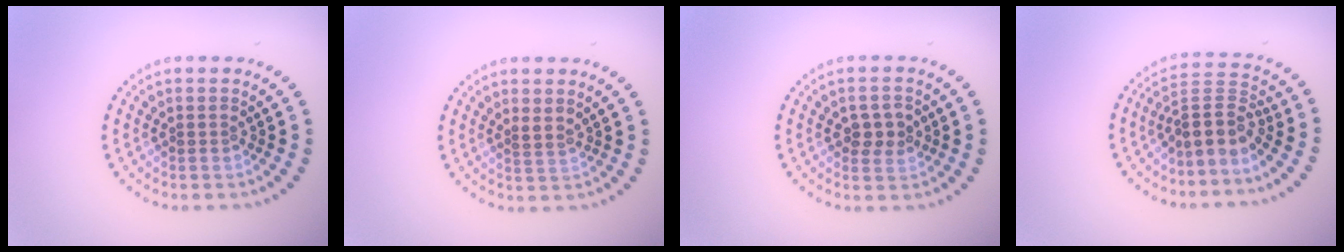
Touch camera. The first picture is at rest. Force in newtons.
{"total": 0.6, "press": 0.4, "slide": 0.5}
{"total": 2.4, "press": 2.4, "slide": 0.2}
{"total": 3.3, "press": 2.5, "slide": 2.2}